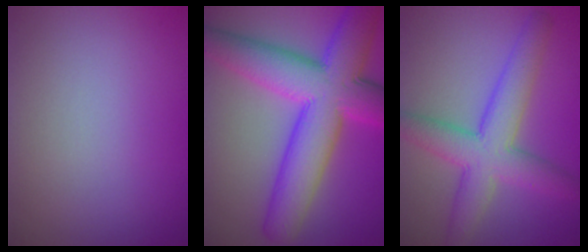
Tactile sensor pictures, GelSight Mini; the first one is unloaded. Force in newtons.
{"total": 11.3, "press": 11.3, "slide": 0.1}
{"total": 6.3, "press": 6.3, "slide": 0.2}